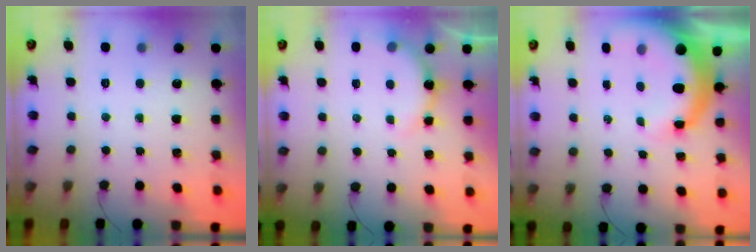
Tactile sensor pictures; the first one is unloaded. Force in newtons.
{"total": 5.6, "press": 5.5, "slide": 1.3}
{"total": 8.9, "press": 8.8, "slide": 1.6}